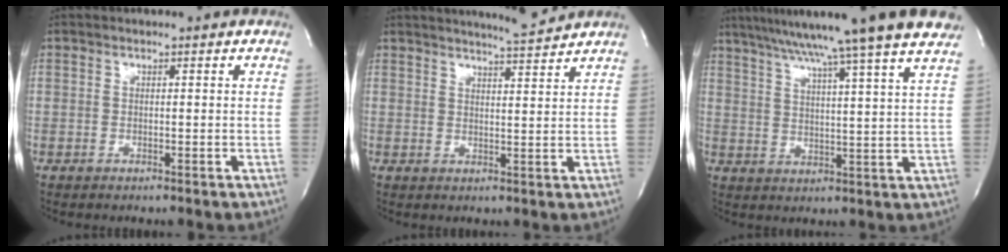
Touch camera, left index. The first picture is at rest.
{"total": 5.5, "force": [5.3, -0.8, 1.0], "torque": [-0.026, -0.011, 0.075]}
{"total": 19.7, "force": [16.1, -1.6, 11.3], "torque": [-0.192, 0.003, 0.218]}